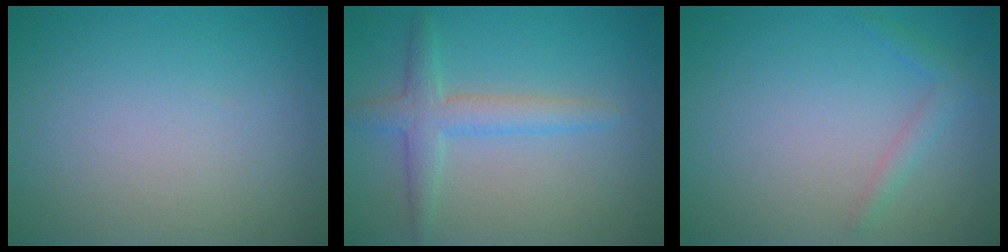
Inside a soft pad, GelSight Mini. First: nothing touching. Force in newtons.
{"total": 3.1, "press": 3.1, "slide": 0.1}
{"total": 1.4, "press": 1.4, "slide": 0.1}